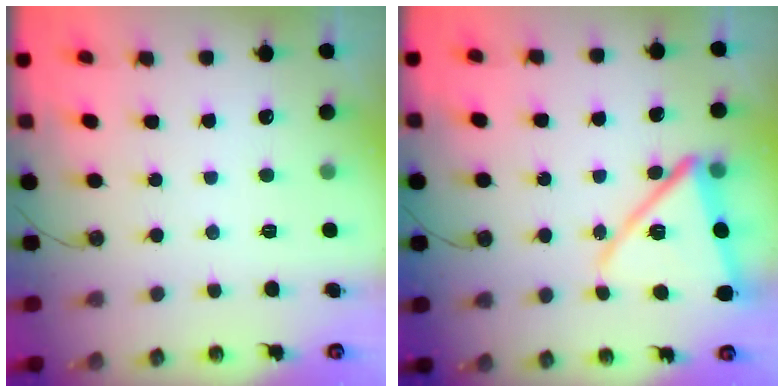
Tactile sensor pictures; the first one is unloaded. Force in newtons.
{"total": 14.7, "press": 14.6, "slide": 1.4}